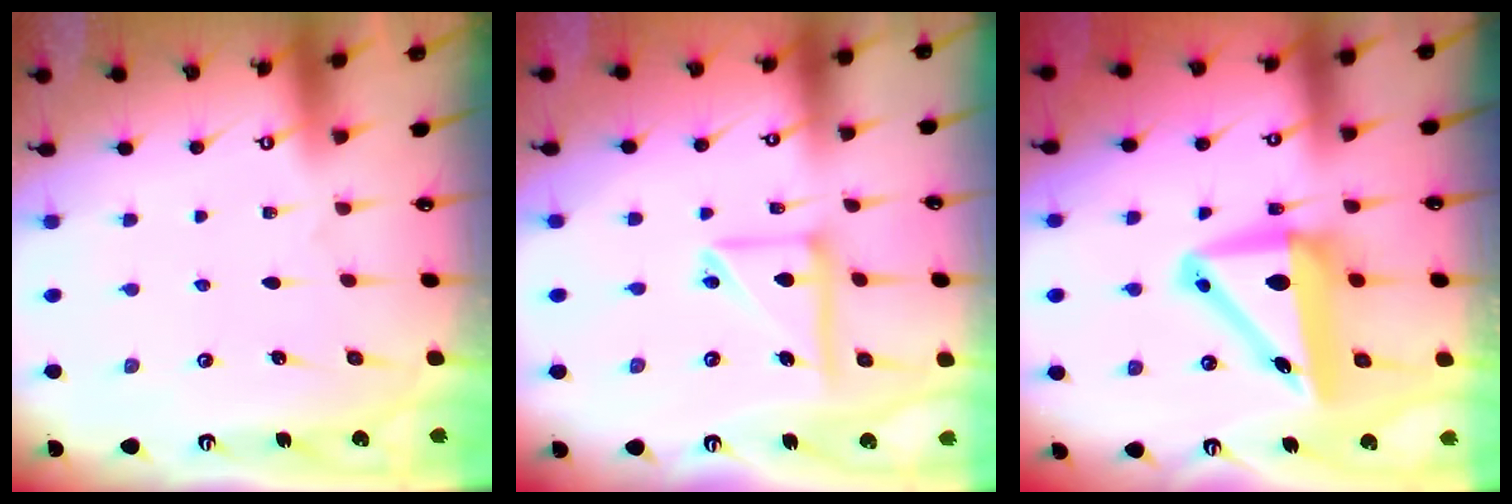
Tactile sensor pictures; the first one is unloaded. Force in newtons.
{"total": 12.4, "press": 12.3, "slide": 1.3}
{"total": 11.4, "press": 10.9, "slide": 3.5}